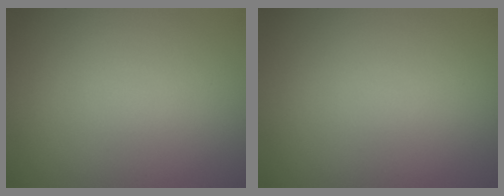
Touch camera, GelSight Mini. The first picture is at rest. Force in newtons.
{"total": 0.0}